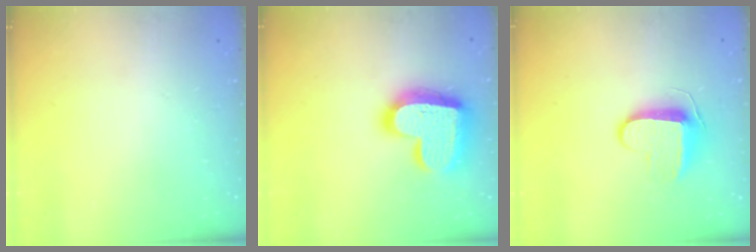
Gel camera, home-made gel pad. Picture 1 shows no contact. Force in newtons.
{"total": 21.7, "press": 21.6, "slide": 1.5}
{"total": 8.9, "press": 8.9, "slide": 0.8}